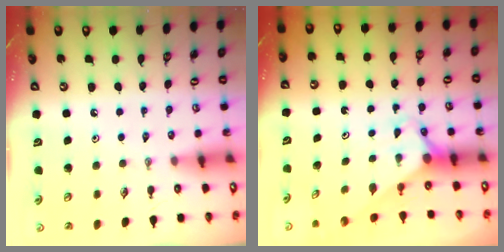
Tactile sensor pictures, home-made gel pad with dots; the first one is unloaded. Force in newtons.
{"total": 2.9, "press": 2.9, "slide": 0.0}